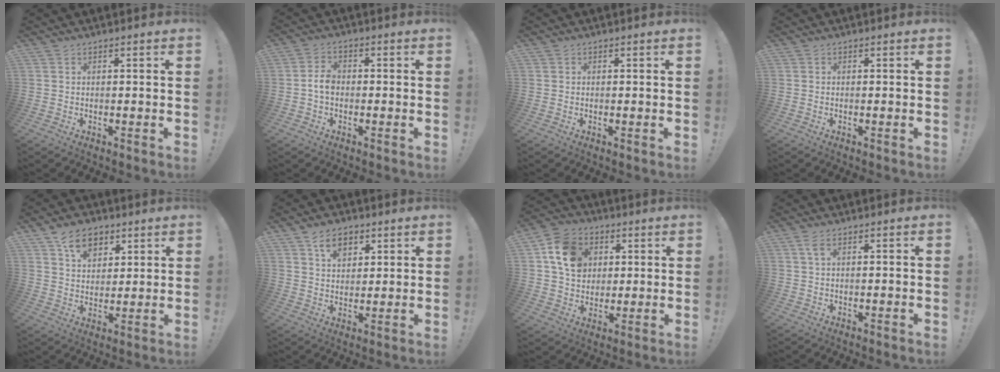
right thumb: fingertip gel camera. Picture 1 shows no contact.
{"total": 4.3, "force": [-0.9, 2.7, 3.2], "torque": [-0.064, 0.010, -0.017]}
{"total": 0.0}
{"total": 0.0}
{"total": 9.7, "force": [5.7, 6.5, 4.5], "torque": [-0.067, -0.021, 0.107]}
{"total": 7.4, "force": [4.2, 4.9, 3.7], "torque": [-0.053, -0.013, 0.076]}
{"total": 14.2, "force": [4.3, 11.7, 6.9], "torque": [-0.098, -0.002, 0.090]}
{"total": 2.4, "force": [0.9, 0.7, 2.1], "torque": [-0.041, 0.002, 0.014]}